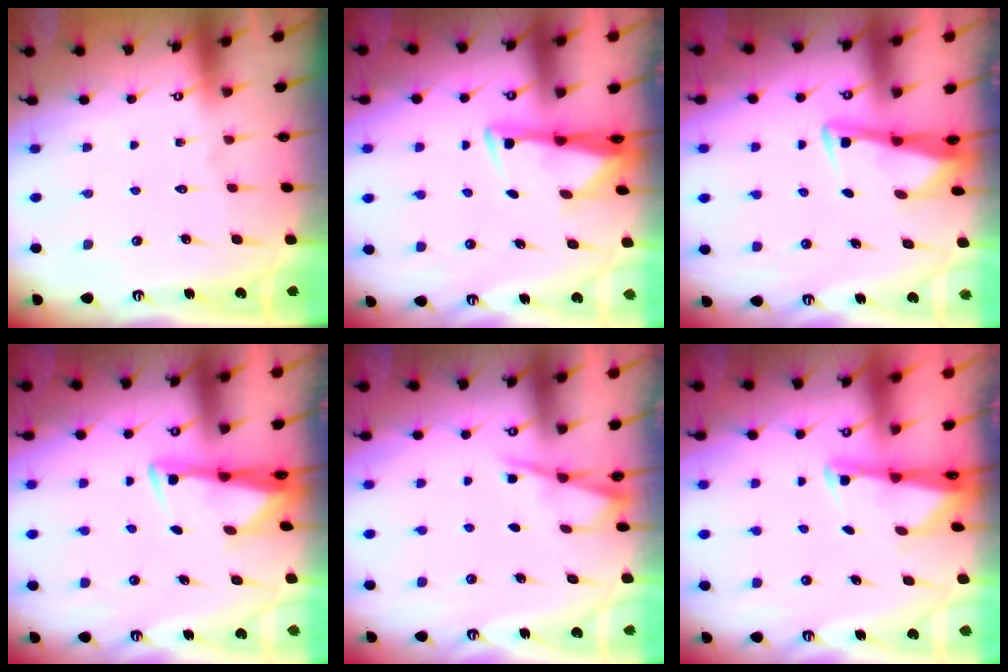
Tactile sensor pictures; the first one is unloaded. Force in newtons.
{"total": 2.9, "press": 2.8, "slide": 0.9}
{"total": 3.3, "press": 3.3, "slide": 0.4}
{"total": 2.9, "press": 2.8, "slide": 0.9}
{"total": 2.3, "press": 2.2, "slide": 0.4}
{"total": 1.8, "press": 1.7, "slide": 0.4}